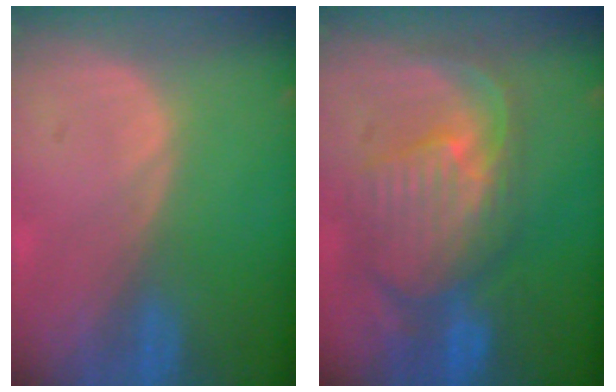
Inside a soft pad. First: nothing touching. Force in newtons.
{"total": 11.0, "press": 9.6, "slide": 5.4}